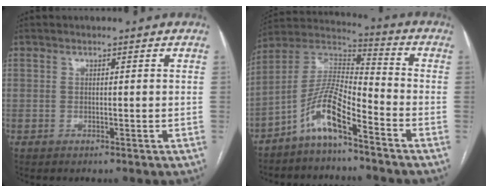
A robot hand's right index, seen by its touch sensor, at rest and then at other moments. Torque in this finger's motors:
{"motor_torque": [0.85, -0.76, 0.42, 0.15]}